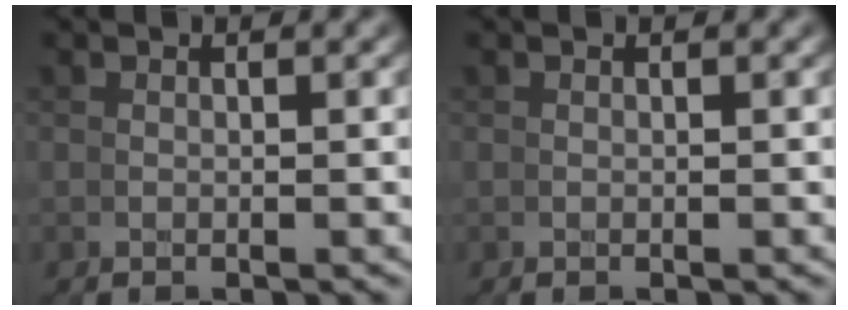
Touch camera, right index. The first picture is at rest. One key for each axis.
{"total": 0.0}